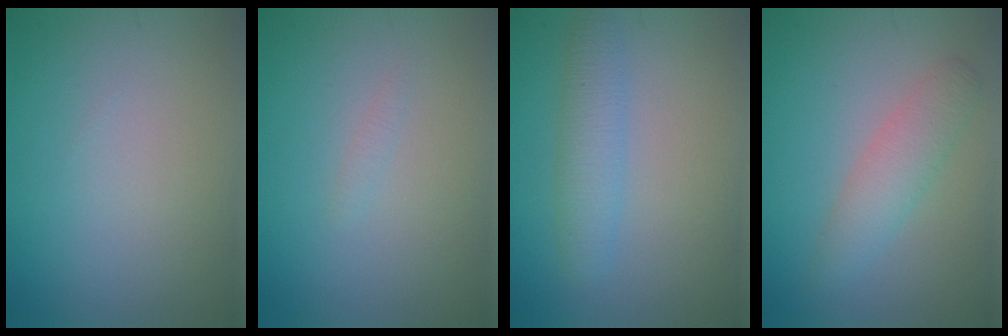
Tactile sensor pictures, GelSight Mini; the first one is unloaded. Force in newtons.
{"total": 0.5, "press": 0.5, "slide": 0.1}
{"total": 2.7, "press": 2.7, "slide": 0.2}
{"total": 2.9, "press": 2.9, "slide": 0.1}